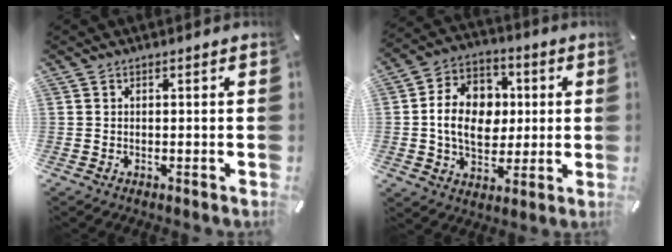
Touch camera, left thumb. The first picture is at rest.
{"total": 13.5, "force": [0.1, 10.9, 7.9], "torque": [-0.145, 0.020, 0.004]}